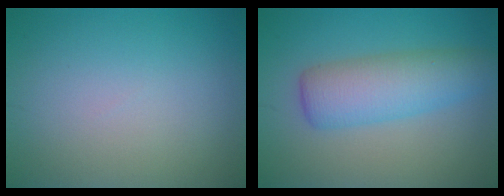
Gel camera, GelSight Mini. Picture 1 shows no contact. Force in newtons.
{"total": 5.3, "press": 5.3, "slide": 0.2}